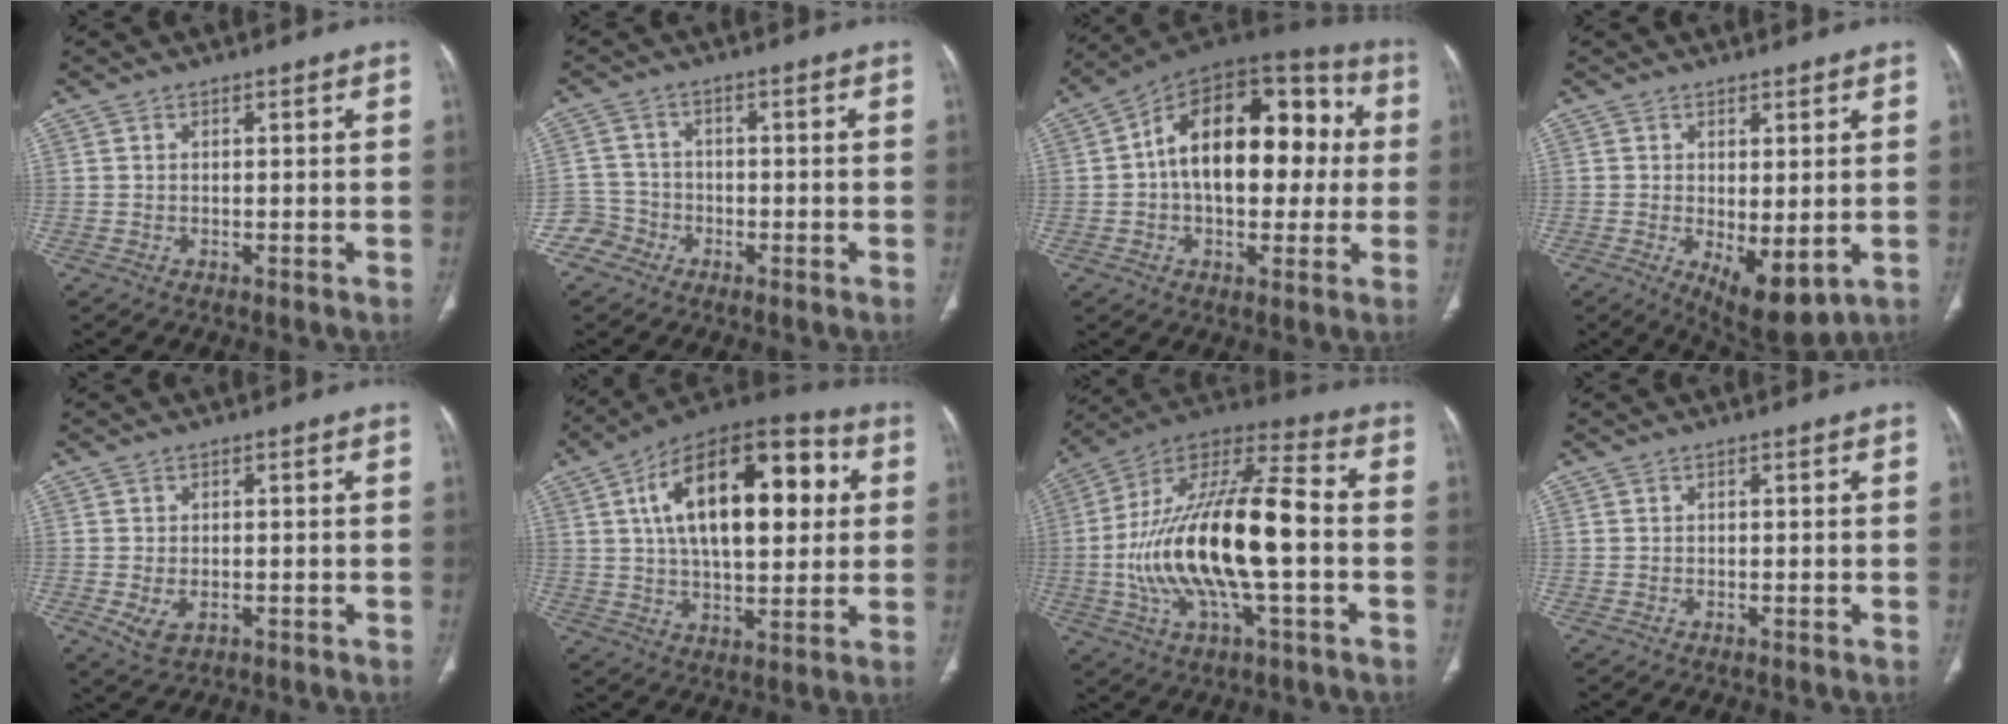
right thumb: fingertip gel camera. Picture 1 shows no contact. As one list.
[{"total": 4.5, "force": [-2.6, 3.7, -0.5], "torque": [0.030, 0.024, -0.055]}, {"total": 23.1, "force": [1.8, 13.5, 18.6], "torque": [-0.252, 0.043, 0.017]}, {"total": 8.4, "force": [-1.3, 3.7, 7.4], "torque": [-0.107, -0.017, -0.004]}, {"total": 4.0, "force": [-1.0, 2.5, 2.9], "torque": [-0.058, -0.003, -0.007]}, {"total": 24.8, "force": [5.6, 12.3, 20.8], "torque": [-0.306, 0.017, 0.080]}, {"total": 25.0, "force": [-3.1, 9.0, 23.1], "torque": [-0.452, 0.033, -0.052]}, {"total": 0.0}]